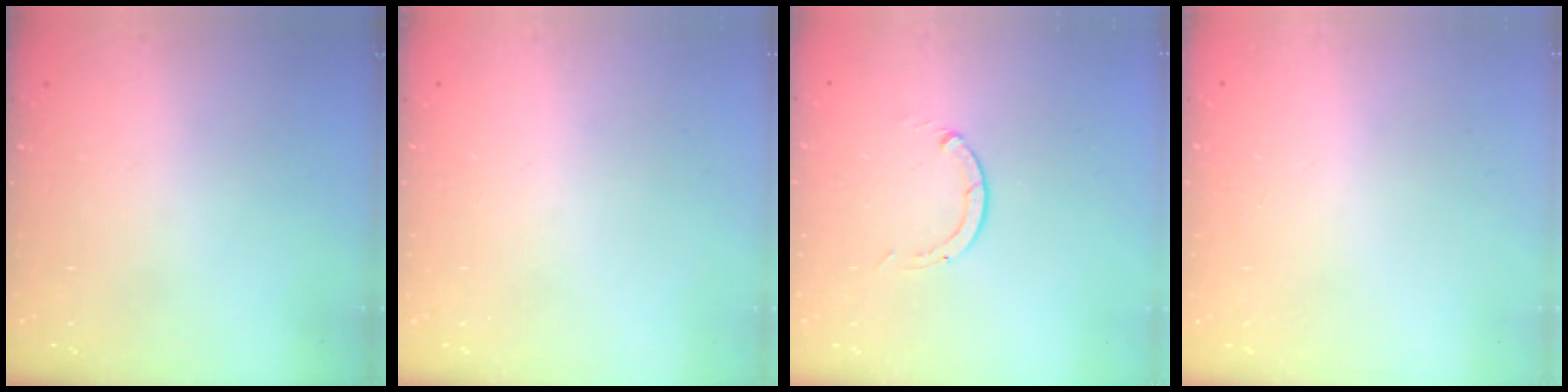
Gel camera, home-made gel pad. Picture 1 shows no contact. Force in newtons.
{"total": 0.0}
{"total": 0.0}
{"total": 2.4, "press": 2.4, "slide": 0.2}